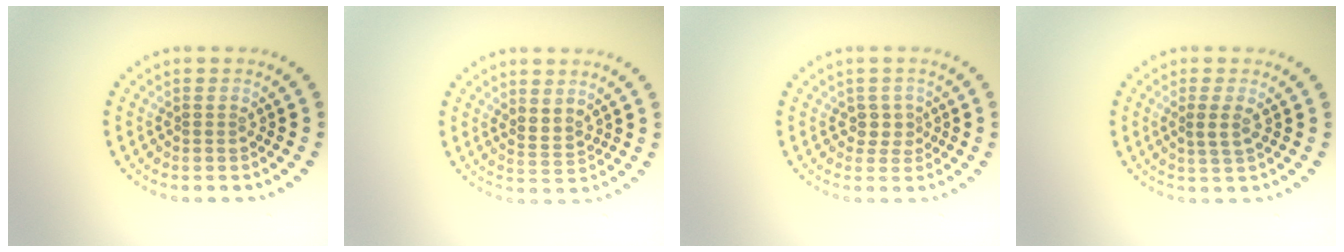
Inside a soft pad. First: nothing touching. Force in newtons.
{"total": 1.8, "press": 1.2, "slide": 1.2}
{"total": 1.6, "press": 1.2, "slide": 1.0}
{"total": 1.6, "press": 1.4, "slide": 0.9}